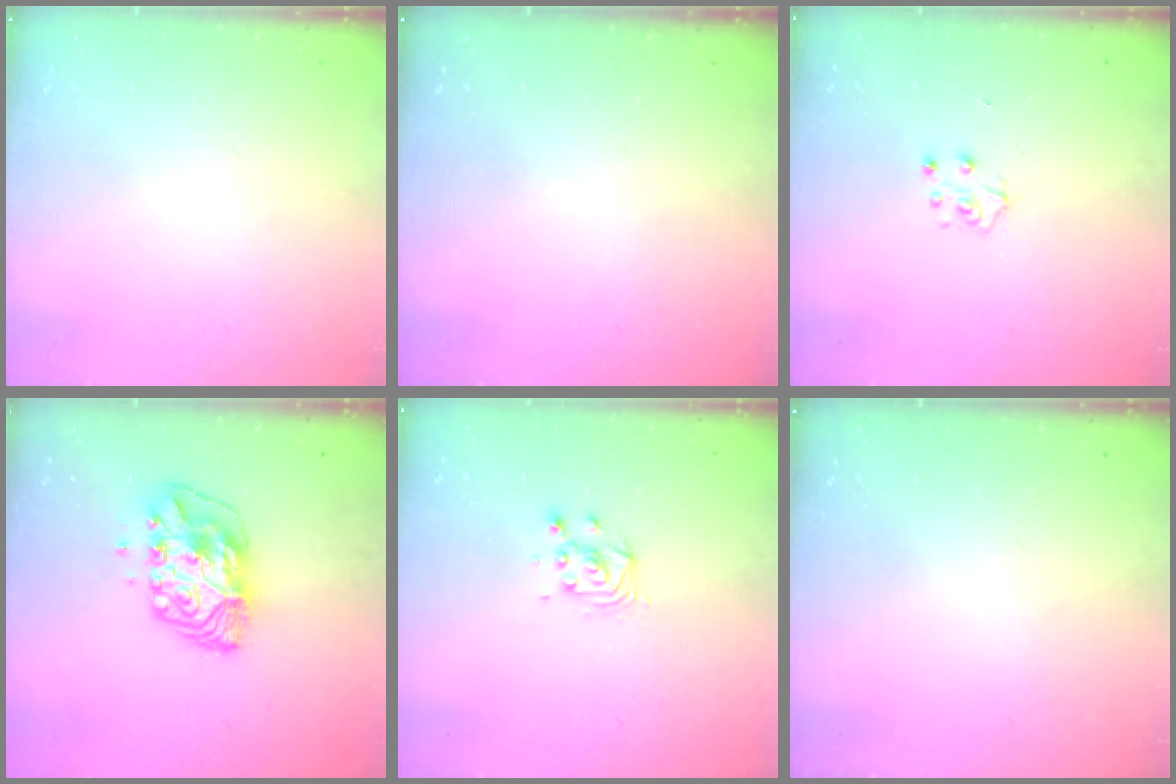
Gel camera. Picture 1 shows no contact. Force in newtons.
{"total": 0.0}
{"total": 5.7, "press": 5.7, "slide": 0.5}
{"total": 10.4, "press": 10.4, "slide": 1.1}
{"total": 3.9, "press": 3.8, "slide": 0.4}
{"total": 0.0}